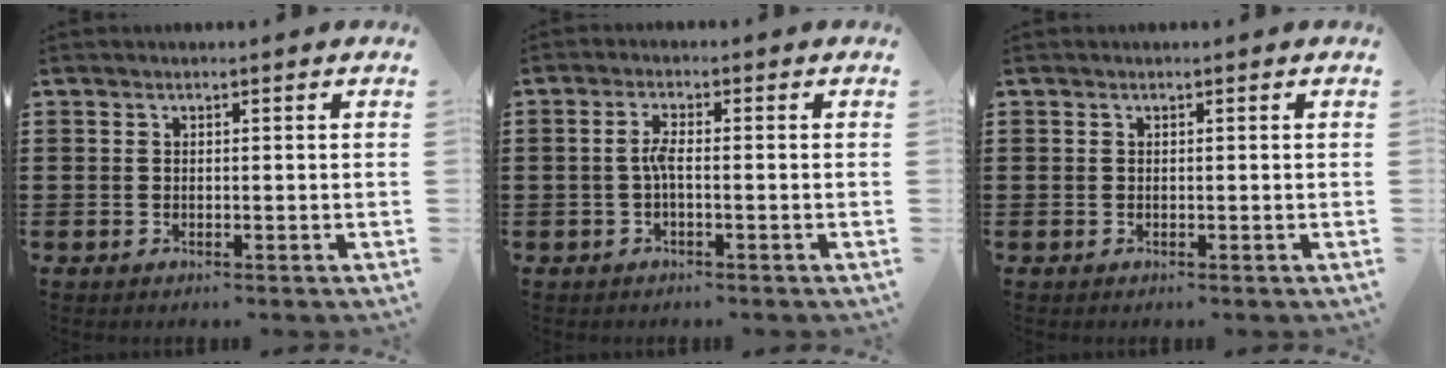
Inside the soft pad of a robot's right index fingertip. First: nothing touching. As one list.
[{"total": 2.6, "force": [-0.6, 0.6, 2.5], "torque": [-0.056, 0.000, -0.014]}, {"total": 0.0}]